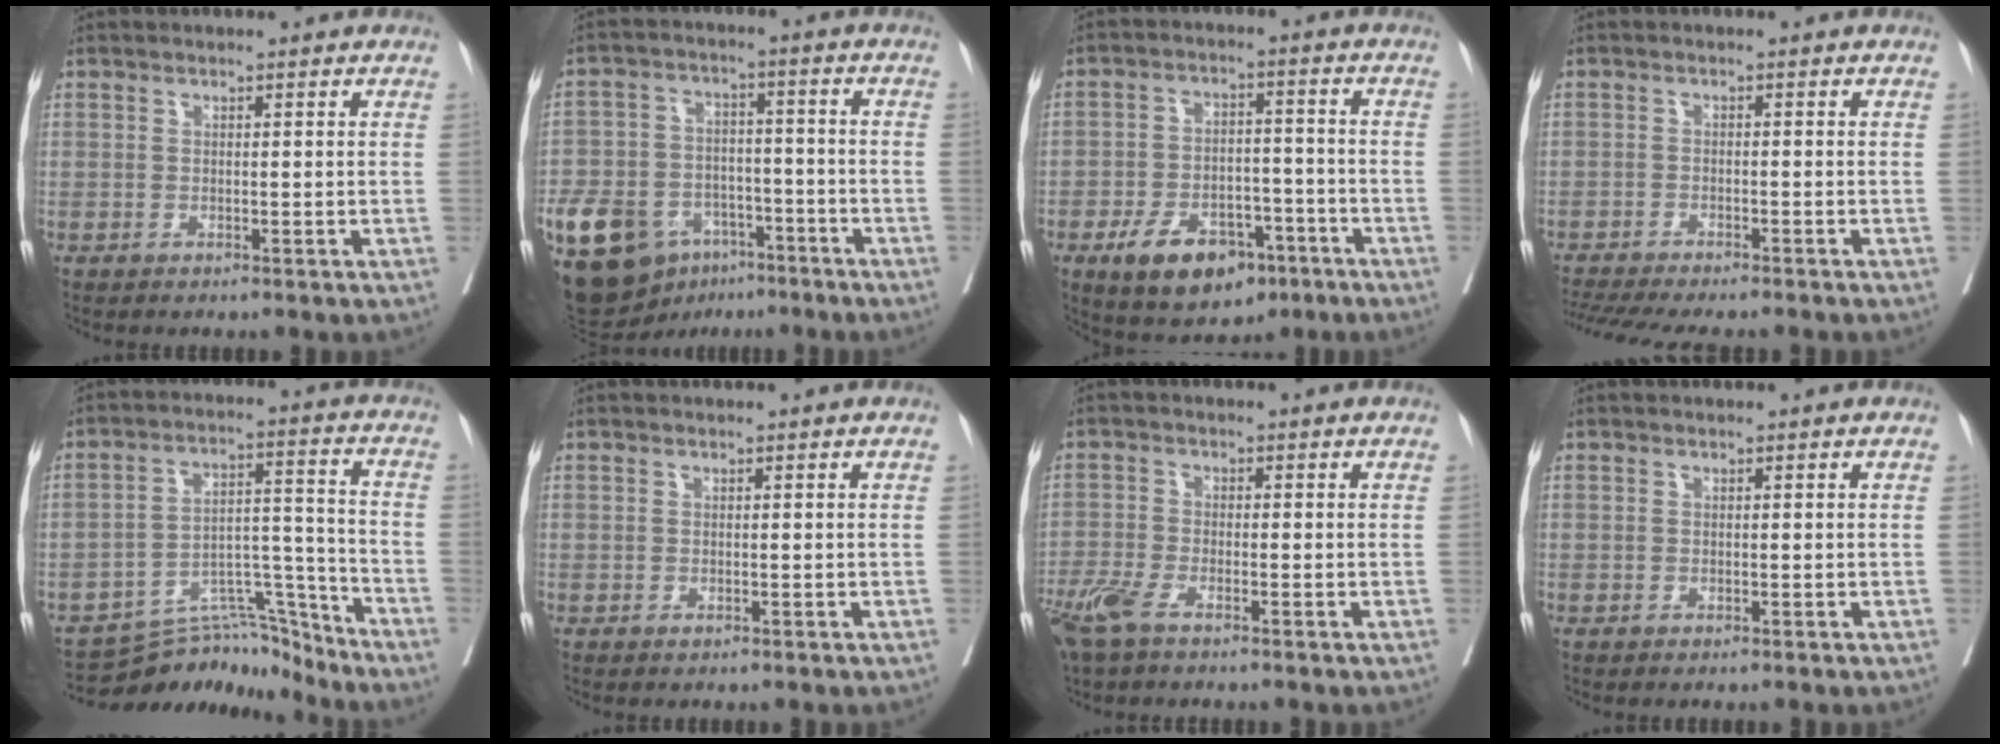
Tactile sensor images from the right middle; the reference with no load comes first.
{"total": 16.1, "force": [-9.2, 10.1, 8.6], "torque": [-0.167, 0.012, -0.148]}
{"total": 11.4, "force": [-6.5, 6.2, 7.1], "torque": [-0.112, 0.004, -0.097]}
{"total": 12.8, "force": [-11.3, 1.7, 5.8], "torque": [-0.093, -0.011, -0.159]}
{"total": 12.0, "force": [-11.6, 2.4, 1.6], "torque": [-0.011, 0.045, -0.188]}
{"total": 0.0}
{"total": 5.5, "force": [-3.9, 1.2, 3.7], "torque": [-0.084, -0.013, -0.077]}
{"total": 0.0}